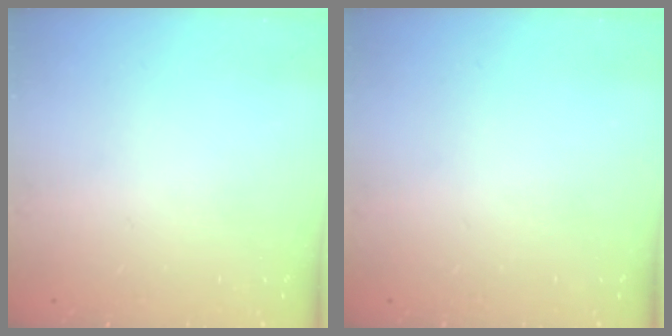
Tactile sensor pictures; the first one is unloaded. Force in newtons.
{"total": 0.0}